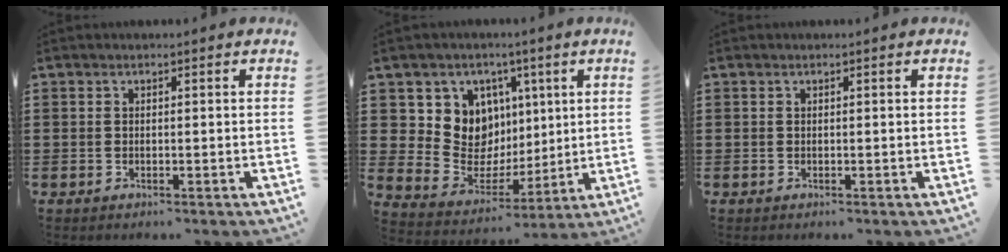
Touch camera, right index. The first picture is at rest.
{"total": 10.0, "force": [2.3, 9.2, 3.3], "torque": [-0.086, -0.018, 0.049]}
{"total": 0.0}